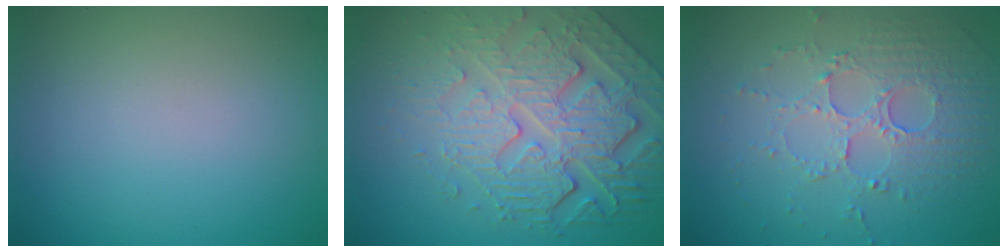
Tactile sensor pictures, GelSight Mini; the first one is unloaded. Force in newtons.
{"total": 8.0, "press": 5.6, "slide": 5.7}
{"total": 5.3, "press": 3.7, "slide": 3.9}